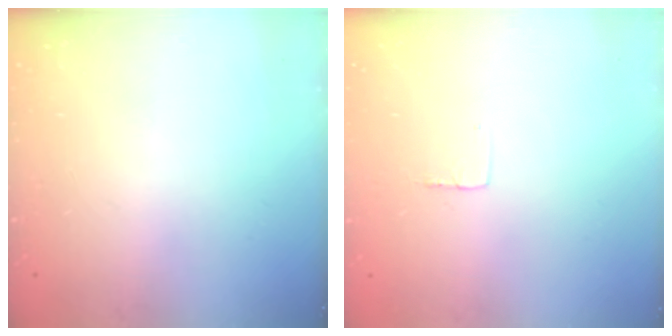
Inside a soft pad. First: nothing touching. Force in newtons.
{"total": 2.3, "press": 2.3, "slide": 0.1}